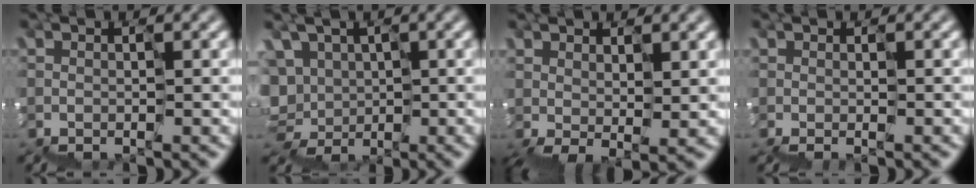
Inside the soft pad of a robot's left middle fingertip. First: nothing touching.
{"total": 5.2, "force": [0.3, 4.9, 1.7], "torque": [-0.038, -0.009, 0.018]}
{"total": 4.3, "force": [1.0, 2.2, 3.5], "torque": [-0.076, -0.003, 0.031]}
{"total": 0.0}